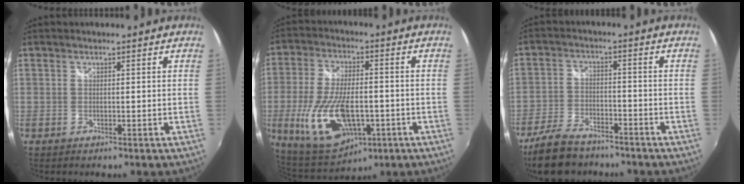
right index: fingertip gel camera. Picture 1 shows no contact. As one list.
[{"total": 17.1, "force": [-4.6, 8.4, 14.2], "torque": [-0.296, -0.023, -0.066]}, {"total": 11.6, "force": [-9.1, 5.1, 5.0], "torque": [-0.133, -0.008, -0.164]}]